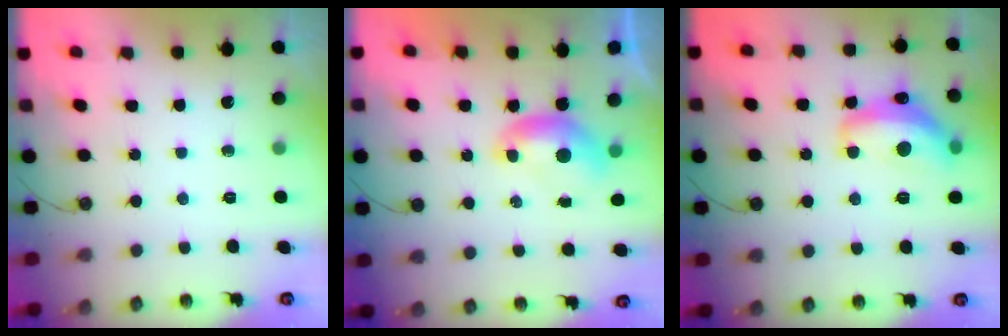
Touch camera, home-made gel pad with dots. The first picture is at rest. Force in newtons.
{"total": 0.0}
{"total": 9.4, "press": 9.4, "slide": 0.8}